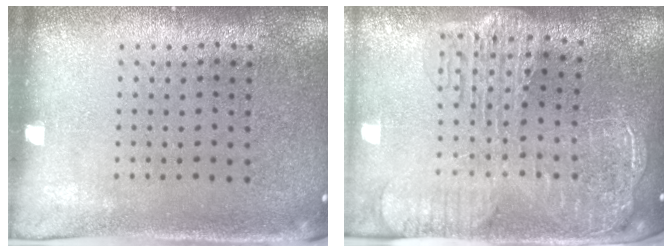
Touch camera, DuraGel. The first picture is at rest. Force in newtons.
{"total": 2.9, "press": 2.4, "slide": 1.7}